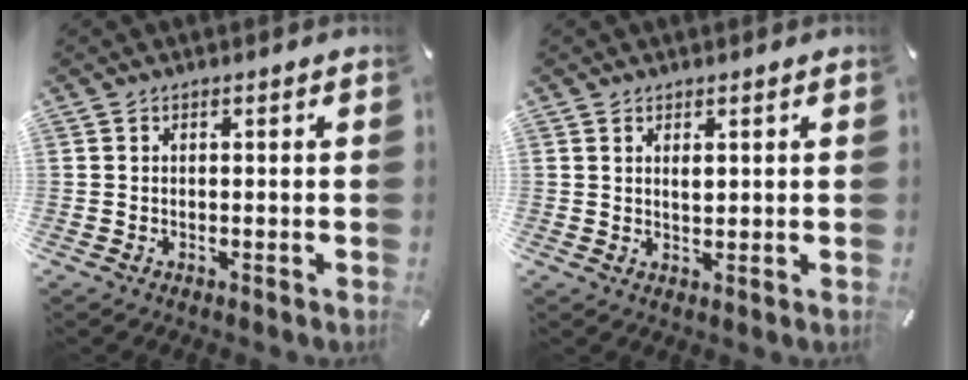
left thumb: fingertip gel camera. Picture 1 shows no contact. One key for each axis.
{"total": 1.7, "fx": 0.9, "fy": 0.7, "fz": 1.2, "tx": -0.027, "ty": 0.002, "tz": 0.016}